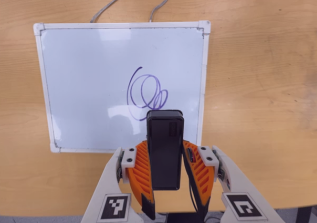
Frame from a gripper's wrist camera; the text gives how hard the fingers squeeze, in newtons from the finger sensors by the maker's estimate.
{"total": 4.0, "left": 2.5, "right": 5.5}